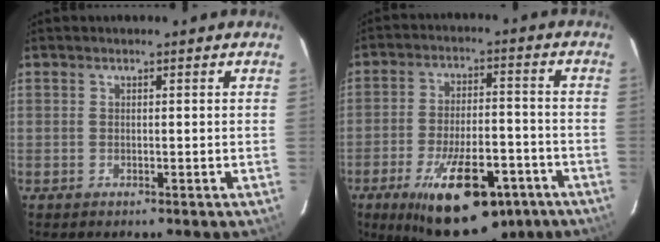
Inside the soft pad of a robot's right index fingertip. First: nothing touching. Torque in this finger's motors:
{"motor_torque": [1.10, -1.05, 0.86, 0.21]}